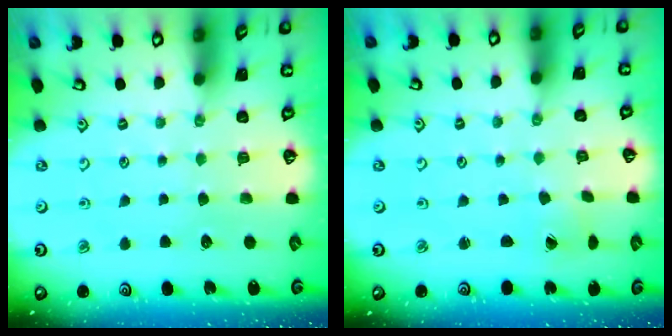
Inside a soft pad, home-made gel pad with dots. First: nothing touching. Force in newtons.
{"total": 1.2, "press": 1.2, "slide": 0.1}